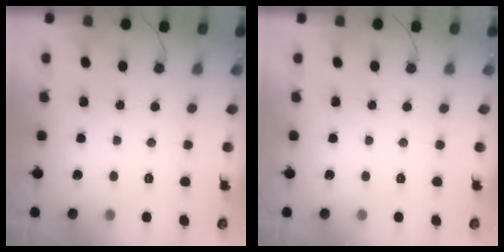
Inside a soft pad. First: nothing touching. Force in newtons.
{"total": 0.0}